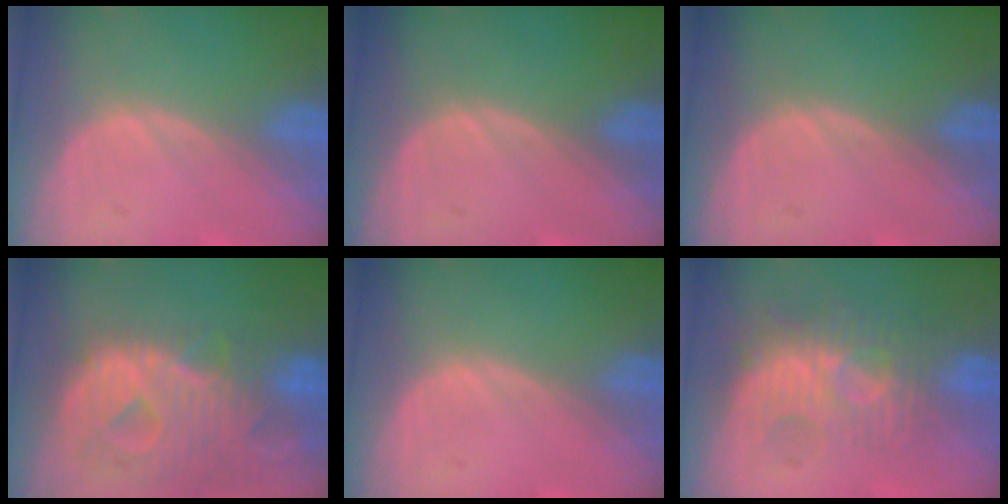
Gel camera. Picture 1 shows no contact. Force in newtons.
{"total": 0.0}
{"total": 0.0}
{"total": 12.8, "press": 10.9, "slide": 6.8}
{"total": 0.0}
{"total": 9.8, "press": 8.5, "slide": 4.8}